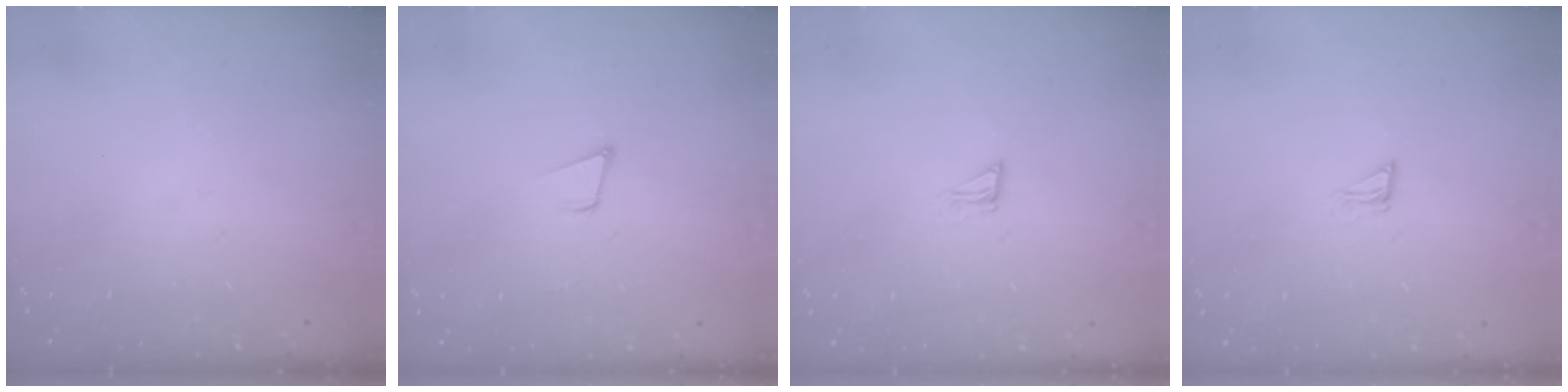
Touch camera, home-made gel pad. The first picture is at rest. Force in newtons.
{"total": 4.8, "press": 3.9, "slide": 2.7}
{"total": 4.6, "press": 4.5, "slide": 0.5}
{"total": 4.6, "press": 4.5, "slide": 0.5}